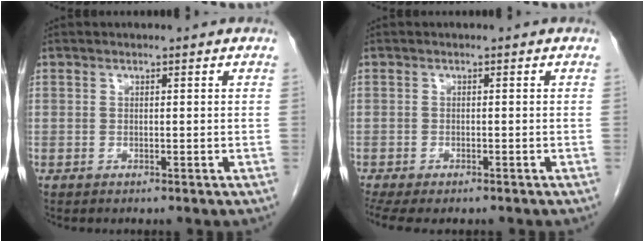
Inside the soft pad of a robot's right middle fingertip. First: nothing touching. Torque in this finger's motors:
{"motor_torque": [0.61, -0.43, 0.15, 0.10]}